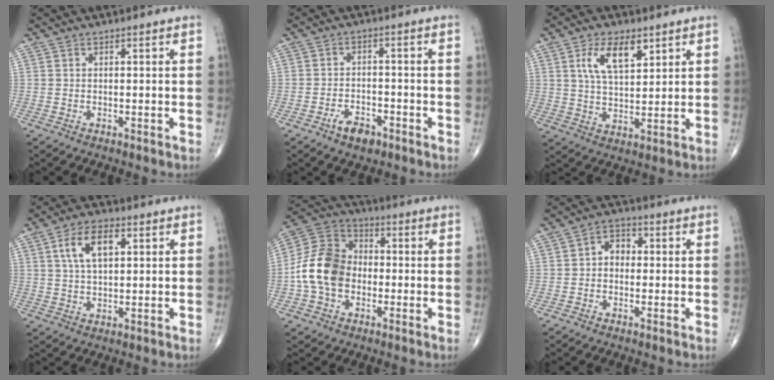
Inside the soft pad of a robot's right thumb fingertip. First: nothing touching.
{"total": 5.0, "force": [-3.1, 2.6, 2.9], "torque": [-0.036, 0.018, -0.053]}
{"total": 8.9, "force": [4.1, 4.2, 6.7], "torque": [-0.109, -0.017, 0.079]}
{"total": 8.1, "force": [2.6, 4.1, 6.5], "torque": [-0.115, 0.002, 0.047]}
{"total": 13.1, "force": [-2.0, 10.0, 8.3], "torque": [-0.148, 0.037, -0.050]}
{"total": 4.5, "force": [0.0, 3.5, 2.9], "torque": [-0.028, 0.019, -0.010]}